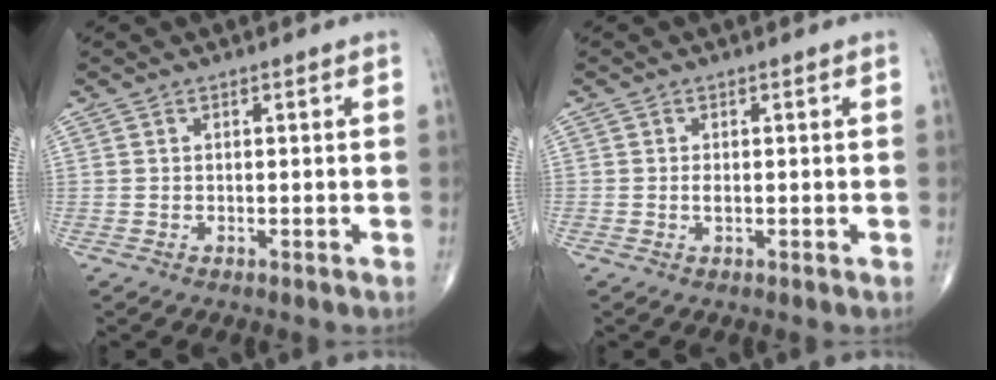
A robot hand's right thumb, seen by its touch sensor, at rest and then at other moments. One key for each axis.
{"total": 0.8, "fx": -0.1, "fy": 0.4, "fz": 0.7, "tx": -0.014, "ty": -0.001, "tz": -0.002}